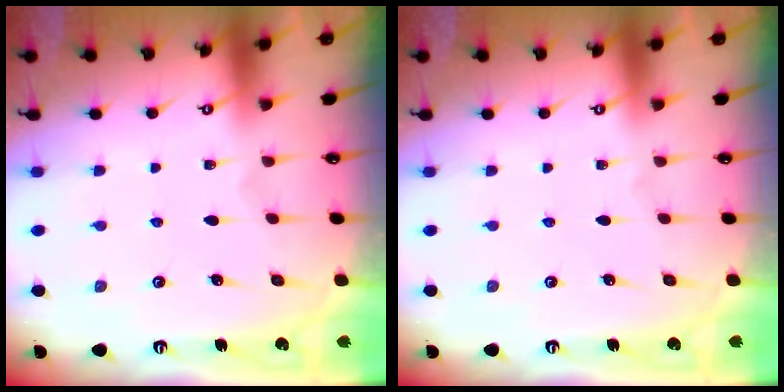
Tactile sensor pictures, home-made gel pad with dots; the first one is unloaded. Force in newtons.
{"total": 0.0}